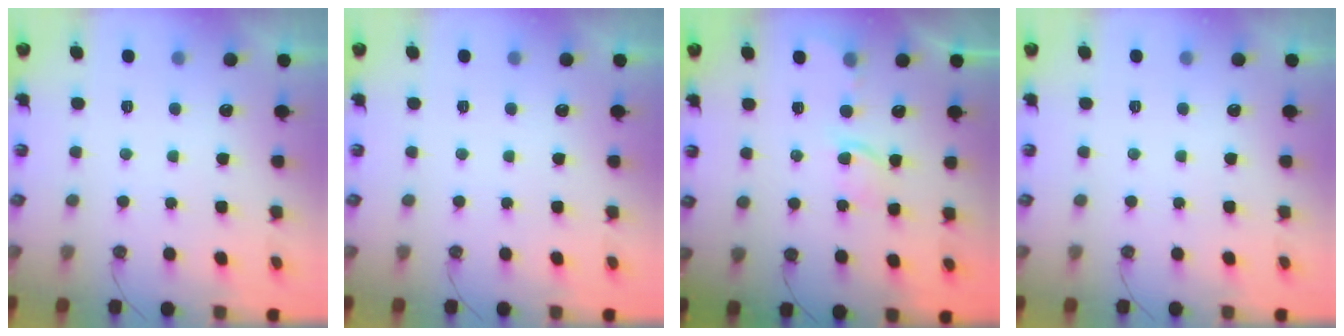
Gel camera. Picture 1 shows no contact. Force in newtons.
{"total": 0.0}
{"total": 3.0, "press": 3.0, "slide": 0.5}
{"total": 0.0}